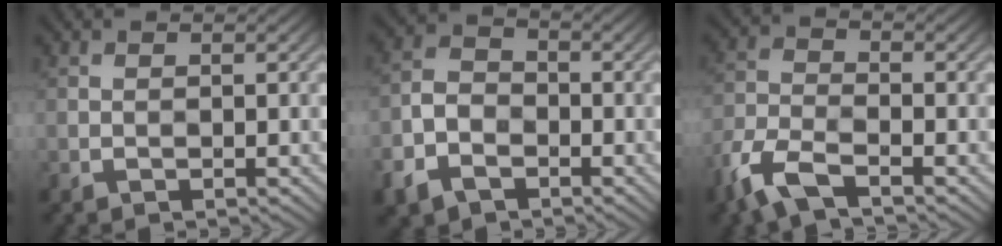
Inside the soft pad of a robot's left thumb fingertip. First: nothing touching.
{"total": 6.2, "force": [-2.7, 4.5, 3.2], "torque": [-0.077, -0.008, -0.071]}
{"total": 6.7, "force": [-3.9, 2.8, 4.7], "torque": [-0.104, -0.007, -0.099]}